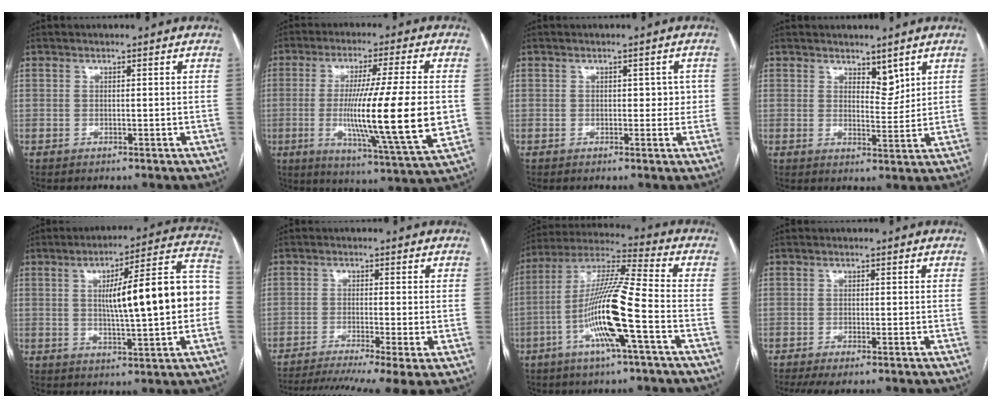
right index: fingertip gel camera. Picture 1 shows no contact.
{"total": 19.2, "force": [-1.5, -0.4, 19.1], "torque": [-0.314, -0.025, -0.029]}
{"total": 2.7, "force": [0.2, 1.8, 2.0], "torque": [-0.016, 0.013, 0.002]}
{"total": 3.4, "force": [2.4, 1.5, 1.8], "torque": [-0.025, -0.009, 0.045]}
{"total": 17.1, "force": [0.4, 2.3, 17.0], "torque": [-0.239, 0.041, 0.007]}
{"total": 12.8, "force": [-9.1, 0.4, 9.0], "torque": [-0.140, -0.018, -0.144]}
{"total": 15.3, "force": [-4.8, 0.0, 14.5], "torque": [-0.286, 0.001, -0.097]}
{"total": 3.2, "force": [-2.3, 0.7, 2.2], "torque": [-0.037, -0.008, -0.039]}